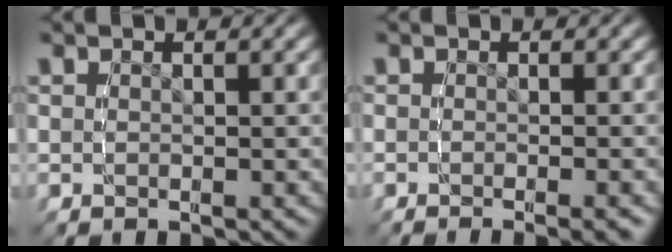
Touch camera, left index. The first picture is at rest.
{"total": 2.4, "force": [-1.8, 0.2, 1.6], "torque": [-0.017, 0.000, -0.028]}